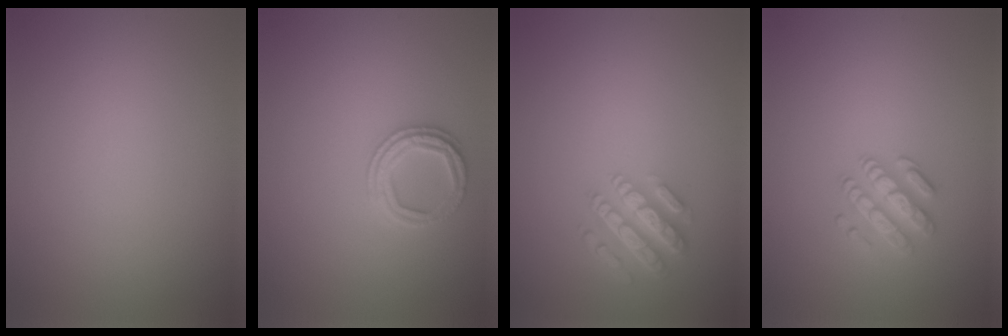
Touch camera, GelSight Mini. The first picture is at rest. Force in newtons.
{"total": 2.4, "press": 2.4, "slide": 0.4}
{"total": 4.3, "press": 3.3, "slide": 2.7}
{"total": 2.4, "press": 2.3, "slide": 0.6}